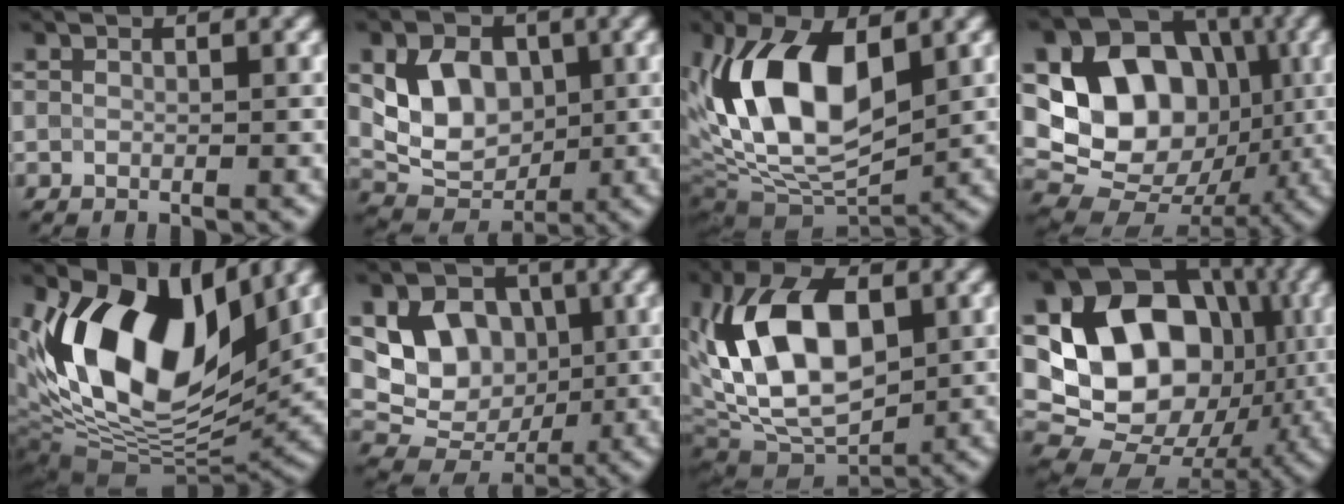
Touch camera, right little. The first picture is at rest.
{"total": 5.9, "force": [1.1, 4.5, 3.7], "torque": [-0.063, -0.003, 0.023]}
{"total": 11.6, "force": [1.7, 6.1, 9.7], "torque": [-0.184, 0.004, 0.024]}
{"total": 14.8, "force": [1.4, 12.1, 8.5], "torque": [-0.152, 0.016, 0.012]}
{"total": 14.9, "force": [4.5, 8.4, 11.5], "torque": [-0.201, 0.003, 0.078]}
{"total": 7.9, "force": [1.6, 6.5, 4.2], "torque": [-0.071, 0.000, 0.019]}
{"total": 10.5, "force": [1.6, 5.9, 8.5], "torque": [-0.162, 0.011, 0.017]}
{"total": 17.0, "force": [1.4, 13.7, 10.0], "torque": [-0.159, 0.010, 0.018]}